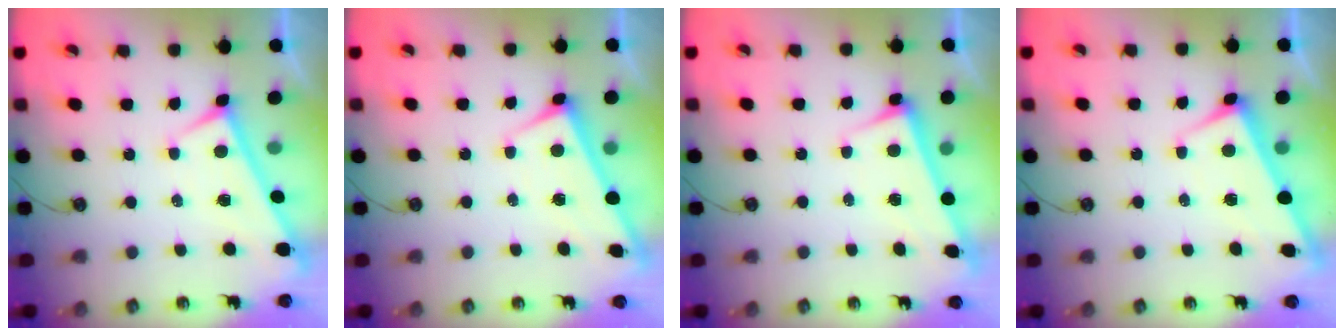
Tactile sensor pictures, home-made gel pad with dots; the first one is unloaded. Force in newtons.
{"total": 1.2, "press": 1.2, "slide": 0.1}
{"total": 2.9, "press": 2.8, "slide": 0.6}
{"total": 1.0, "press": 0.9, "slide": 0.4}